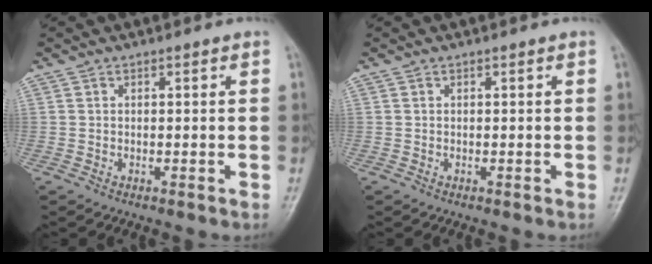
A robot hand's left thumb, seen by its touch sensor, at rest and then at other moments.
{"total": 0.0}